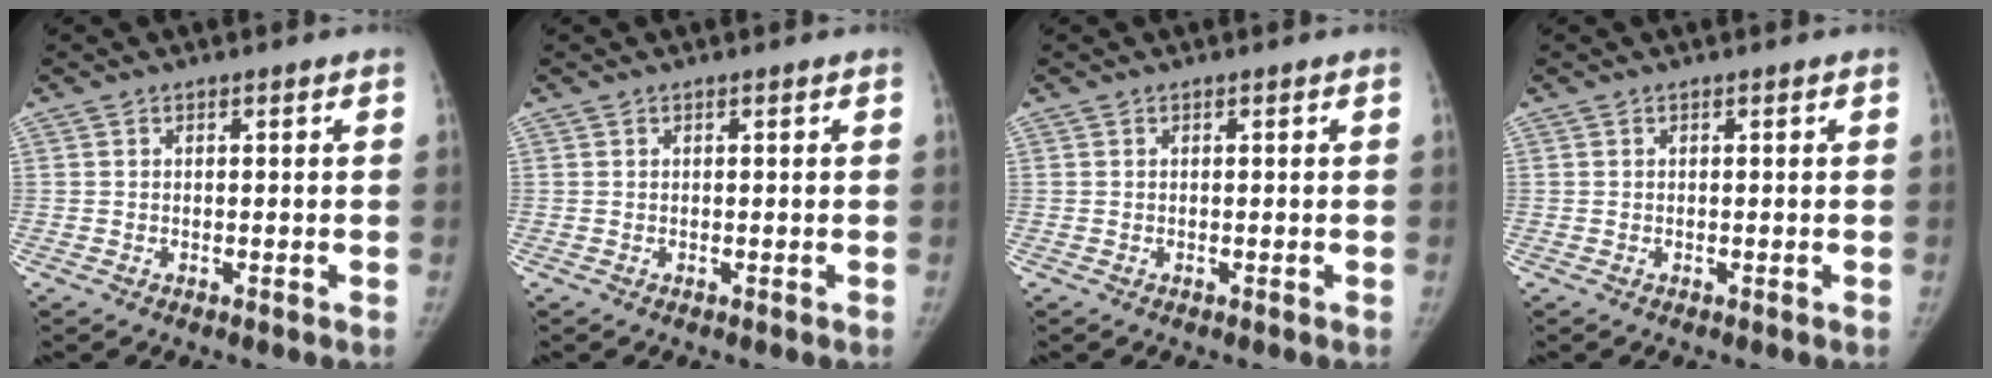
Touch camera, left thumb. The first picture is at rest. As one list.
[{"total": 0.0}, {"total": 0.0}, {"total": 0.0}]